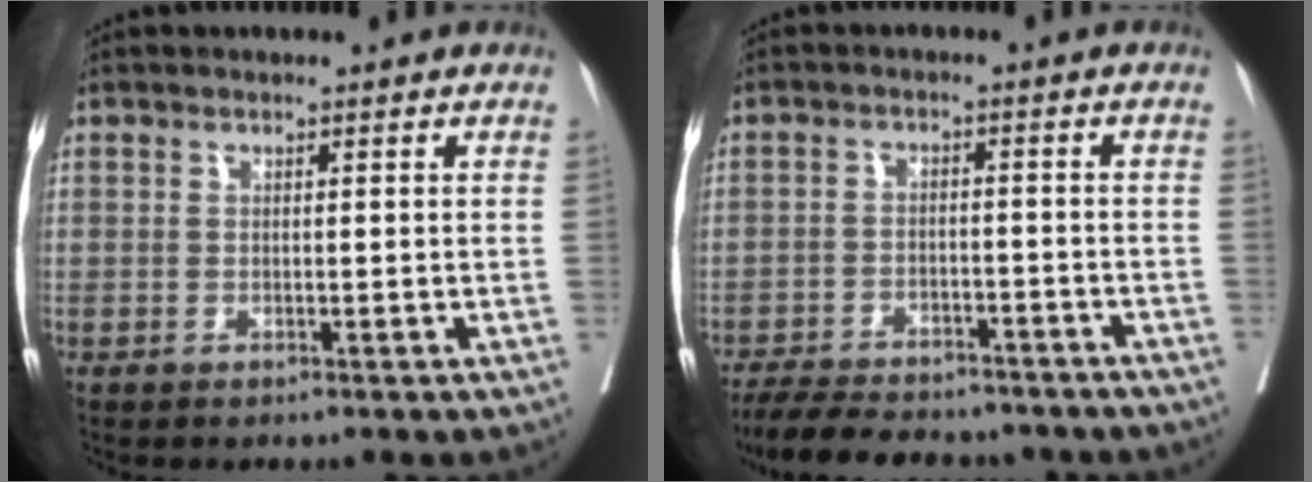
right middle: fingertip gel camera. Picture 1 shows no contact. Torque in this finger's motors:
{"motor_torque": [0.37, -0.39, 0.14, 0.06]}